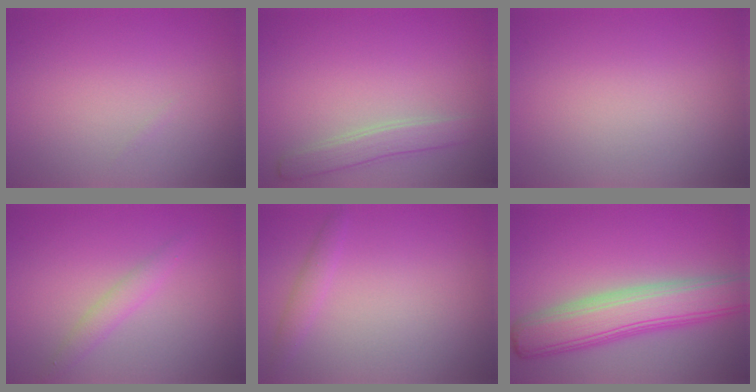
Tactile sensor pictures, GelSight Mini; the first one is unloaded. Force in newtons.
{"total": 2.3, "press": 2.3, "slide": 0.1}
{"total": 0.0}
{"total": 1.7, "press": 1.7, "slide": 0.1}
{"total": 1.3, "press": 1.3, "slide": 0.1}
{"total": 7.7, "press": 7.7, "slide": 0.4}